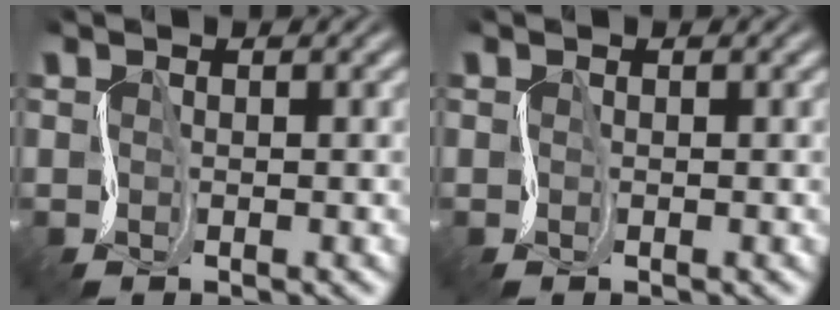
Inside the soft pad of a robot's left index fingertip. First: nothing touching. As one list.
[{"total": 0.0}]